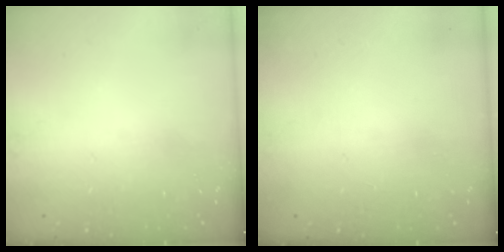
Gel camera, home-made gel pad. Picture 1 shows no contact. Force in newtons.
{"total": 0.0}